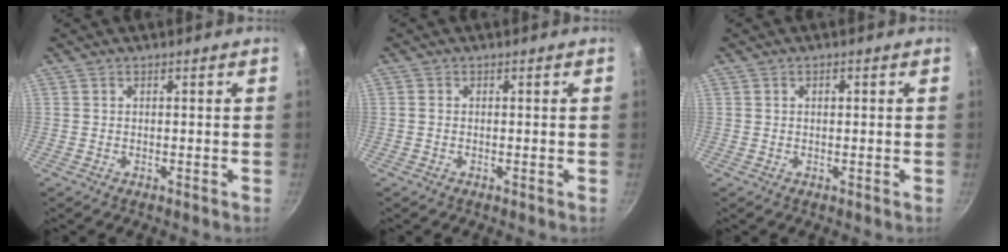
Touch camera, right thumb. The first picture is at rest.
{"total": 0.6, "force": [-0.1, 0.5, 0.3], "torque": [-0.005, 0.002, -0.005]}
{"total": 0.9, "force": [0.2, 0.6, 0.7], "torque": [-0.011, 0.004, 0.003]}